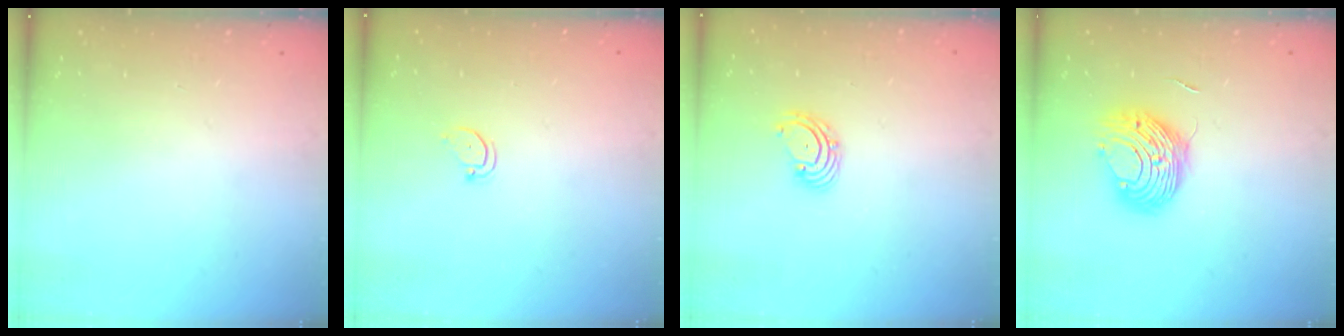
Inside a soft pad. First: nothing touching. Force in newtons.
{"total": 2.4, "press": 2.4, "slide": 0.2}
{"total": 3.4, "press": 3.3, "slide": 0.5}
{"total": 9.3, "press": 9.3, "slide": 0.6}